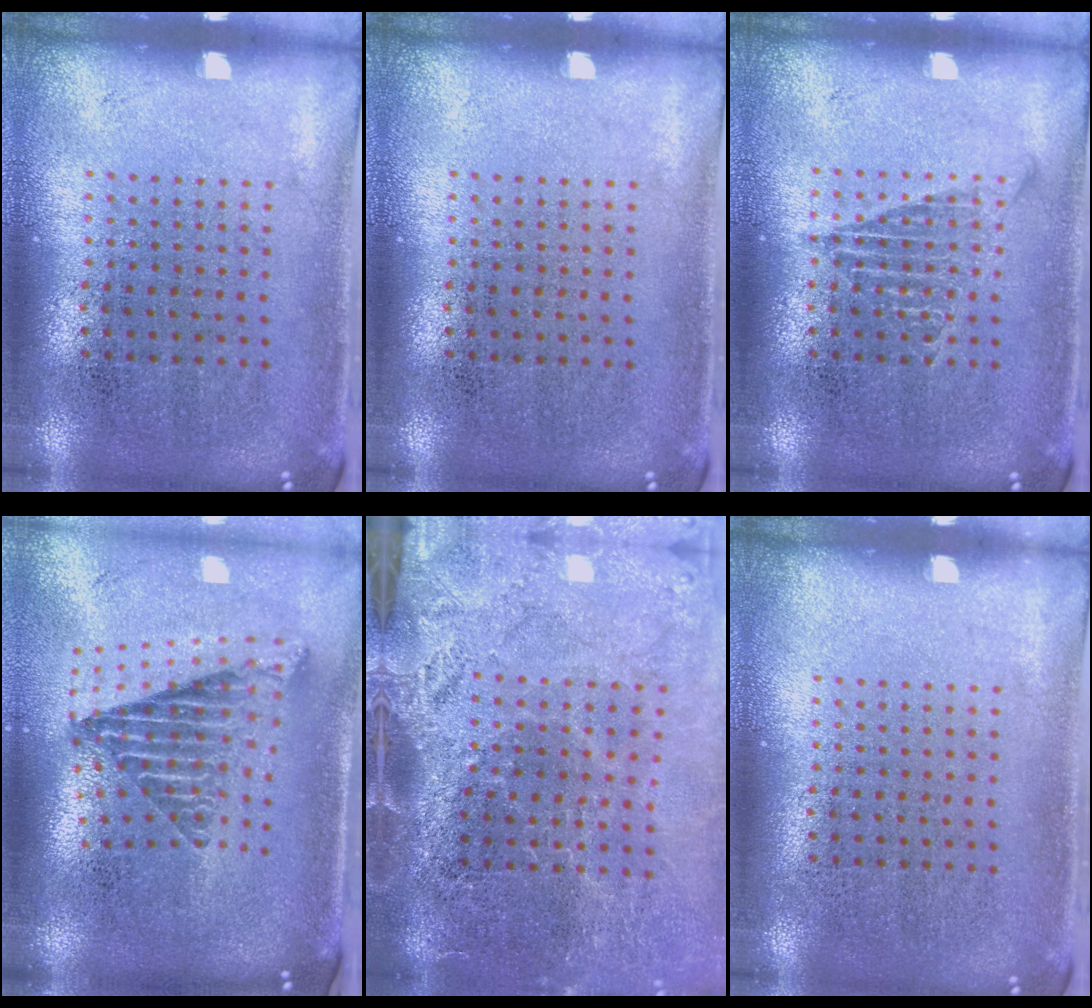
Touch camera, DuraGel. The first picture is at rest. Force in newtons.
{"total": 0.0}
{"total": 1.4, "press": 1.4, "slide": 0.2}
{"total": 2.6, "press": 1.6, "slide": 2.0}
{"total": 4.2, "press": 3.4, "slide": 2.4}
{"total": 0.0}